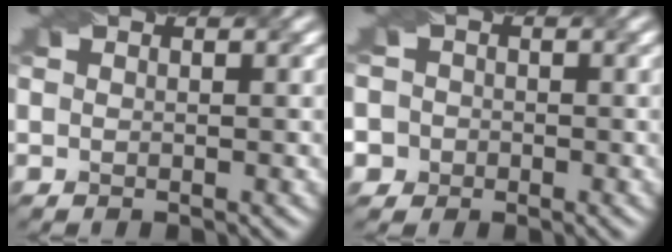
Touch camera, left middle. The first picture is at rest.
{"total": 4.5, "force": [-1.3, 4.2, 1.0], "torque": [-0.017, 0.023, -0.044]}